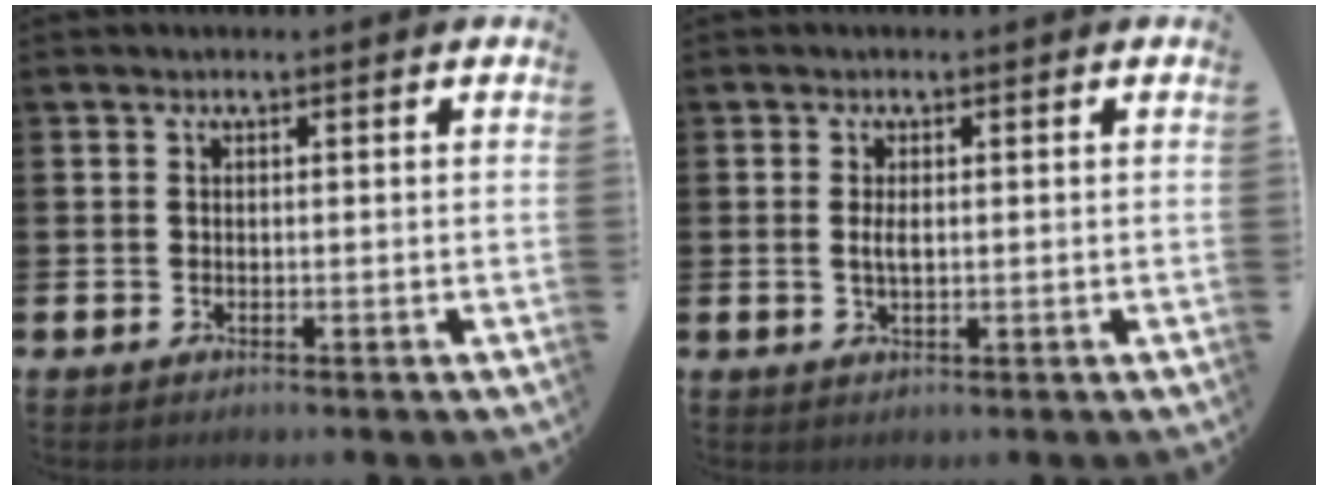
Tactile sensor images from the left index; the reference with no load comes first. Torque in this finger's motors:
{"motor_torque": [0.61, 0.10, 0.06, 0.09]}